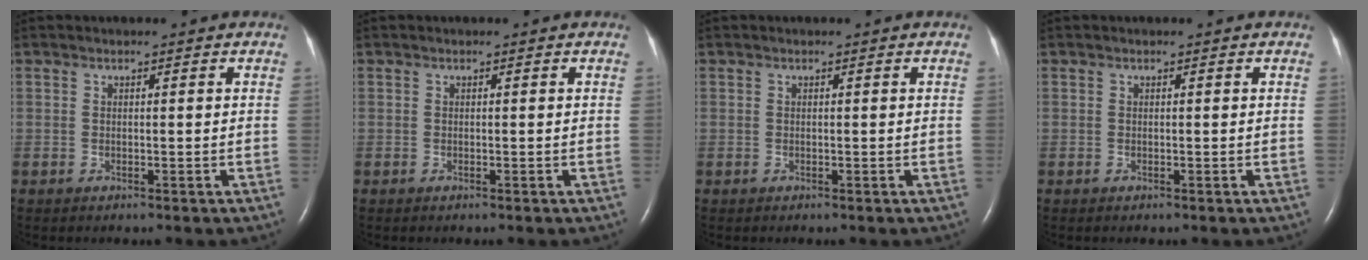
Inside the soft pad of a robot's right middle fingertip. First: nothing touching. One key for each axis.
{"total": 0.0}
{"total": 0.0}
{"total": 0.0}